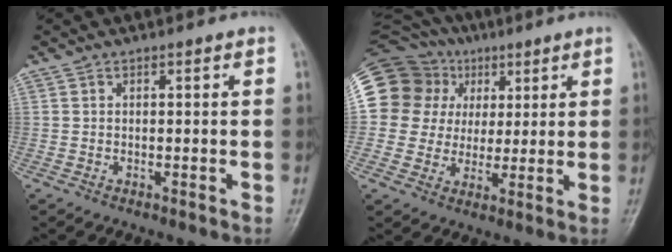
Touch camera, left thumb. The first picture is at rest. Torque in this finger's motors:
{"motor_torque": [0.36, 0.42, 0.05, -0.25, 0.02]}